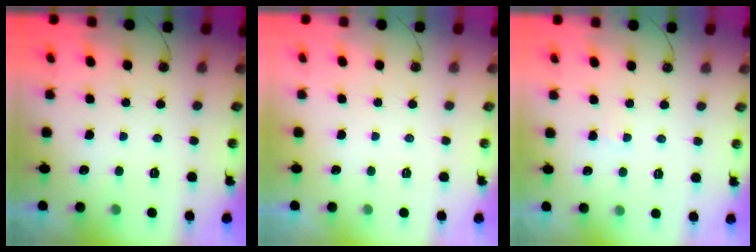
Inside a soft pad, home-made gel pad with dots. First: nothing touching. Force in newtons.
{"total": 0.0}
{"total": 3.1, "press": 3.1, "slide": 0.3}